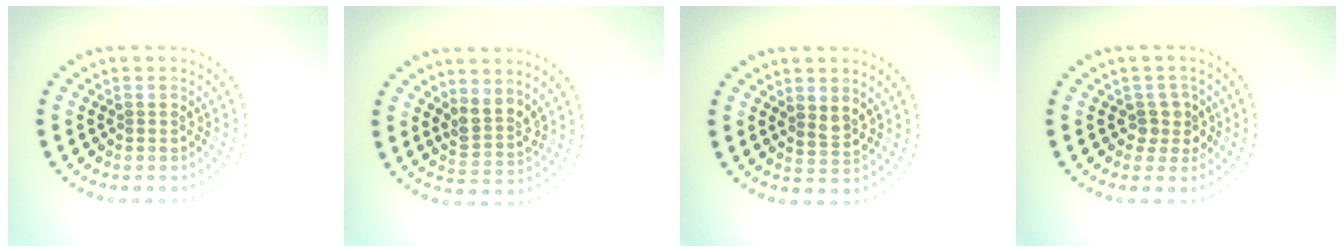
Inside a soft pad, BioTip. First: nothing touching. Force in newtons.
{"total": 2.6, "press": 1.9, "slide": 1.7}
{"total": 1.5, "press": 1.3, "slide": 0.8}
{"total": 1.9, "press": 1.5, "slide": 1.1}